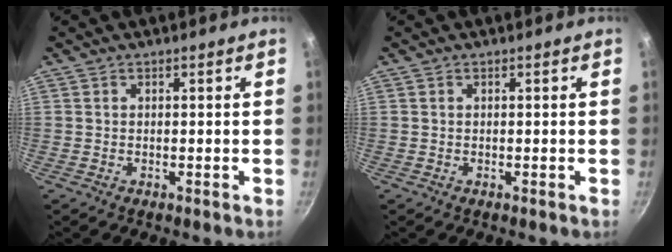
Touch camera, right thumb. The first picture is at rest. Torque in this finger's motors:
{"motor_torque": [0.01, 0.00, 0.19, 0.19, 0.00]}